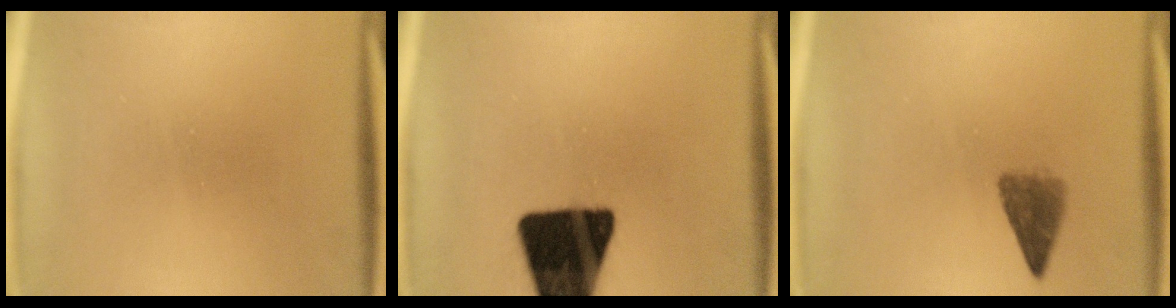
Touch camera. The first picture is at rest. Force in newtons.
{"total": 18.8}
{"total": 2.7}